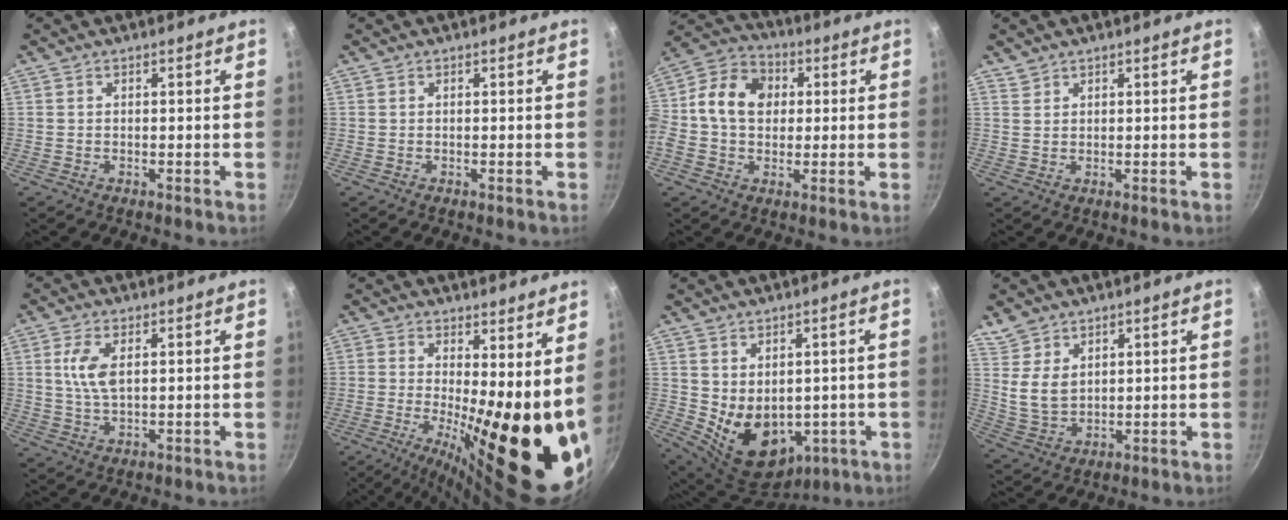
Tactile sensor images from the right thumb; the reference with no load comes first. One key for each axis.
{"total": 0.0}
{"total": 14.1, "fx": 1.4, "fy": 11.0, "fz": 8.8, "tx": -0.134, "ty": 0.028, "tz": 0.001}
{"total": 1.6, "fx": 1.3, "fy": 0.9, "fz": 0.1, "tx": 0.010, "ty": 0.002, "tz": 0.026}
{"total": 5.6, "fx": 1.4, "fy": 2.6, "fz": 4.8, "tx": -0.096, "ty": -0.003, "tz": 0.030}
{"total": 20.9, "fx": 0.4, "fy": 6.9, "fz": 19.7, "tx": -0.257, "ty": -0.048, "tz": 0.013}
{"total": 12.3, "fx": -0.1, "fy": 9.1, "fz": 8.4, "tx": -0.110, "ty": -0.025, "tz": 0.032}
{"total": 6.9, "fx": 4.0, "fy": 4.6, "fz": 3.3, "tx": -0.046, "ty": -0.024, "tz": 0.087}